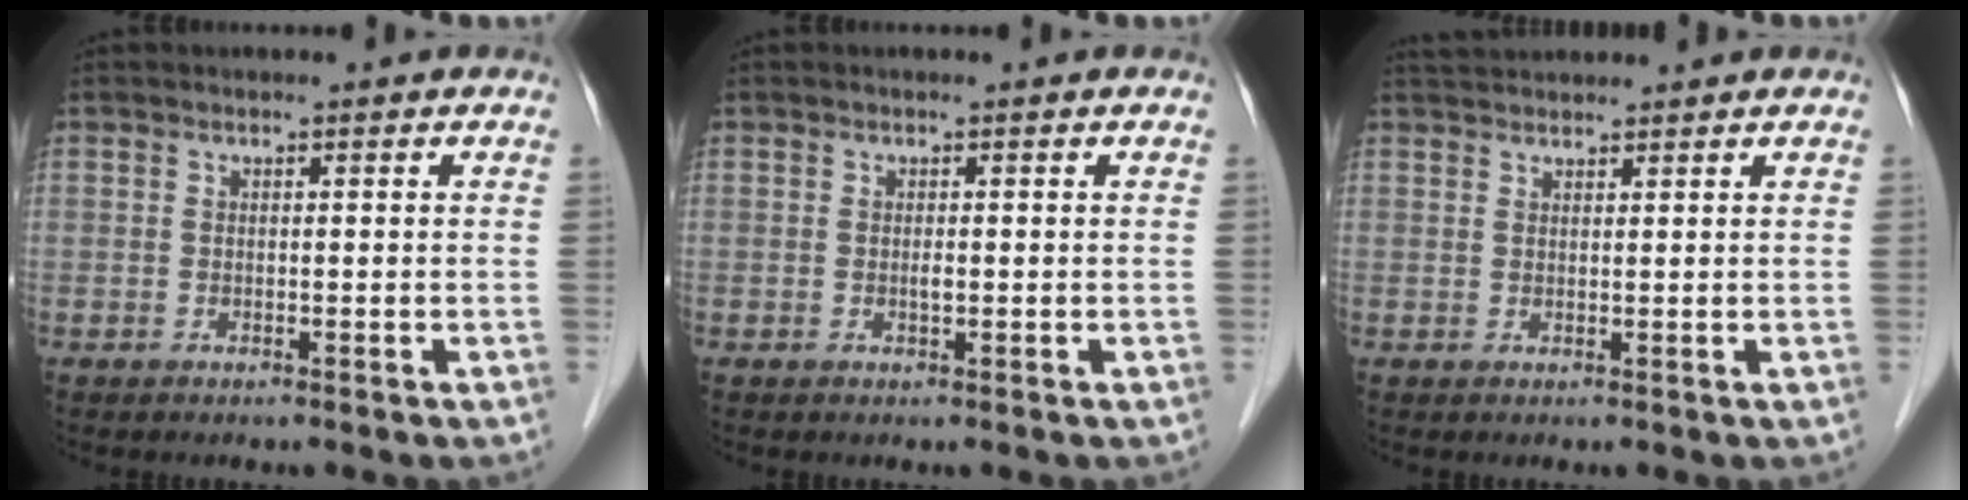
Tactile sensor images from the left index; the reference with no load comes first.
{"total": 0.6, "force": [0.0, 0.2, 0.6], "torque": [-0.012, -0.001, -0.001]}
{"total": 3.9, "force": [3.9, 0.2, 0.8], "torque": [-0.015, 0.038, 0.069]}